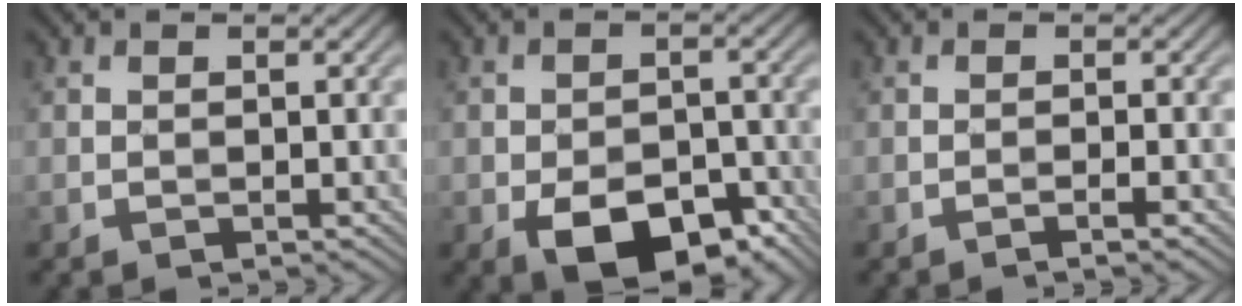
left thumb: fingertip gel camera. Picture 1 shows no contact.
{"total": 9.7, "force": [-5.0, 5.2, 6.4], "torque": [-0.104, -0.015, -0.076]}
{"total": 1.7, "force": [-0.9, 0.1, 1.5], "torque": [-0.020, 0.009, -0.023]}